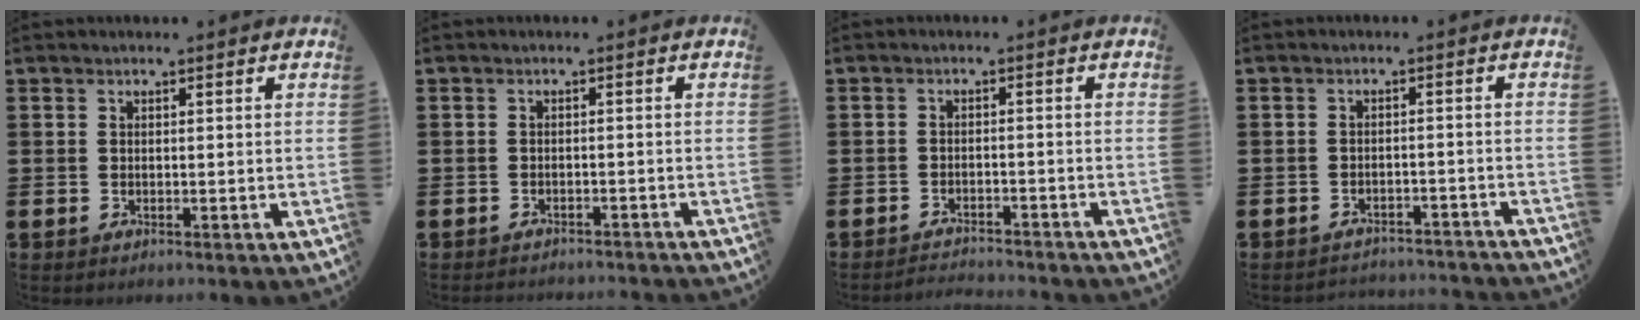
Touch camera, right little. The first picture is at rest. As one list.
[{"total": 1.2, "force": [-1.2, -0.1, -0.1], "torque": [-0.001, 0.003, -0.025]}, {"total": 2.0, "force": [-2.0, -0.1, -0.1], "torque": [-0.002, 0.005, -0.042]}, {"total": 2.1, "force": [-2.1, 0.0, -0.2], "torque": [-0.004, 0.004, -0.046]}]